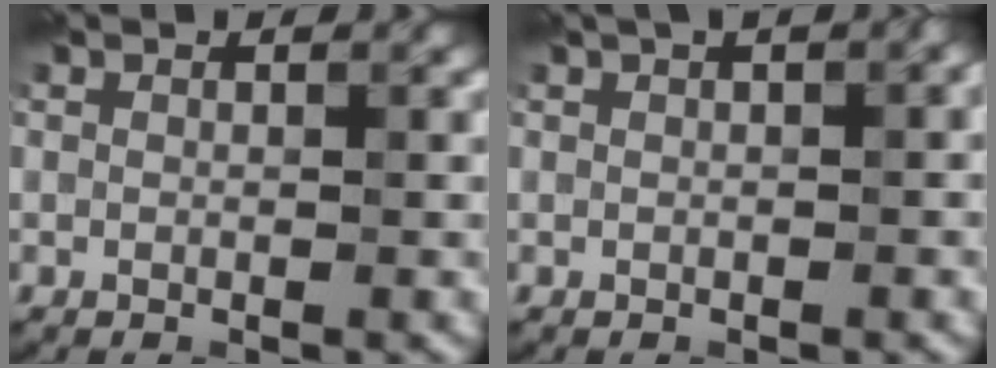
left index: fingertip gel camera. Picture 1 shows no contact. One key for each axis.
{"total": 2.1, "fx": 0.8, "fy": 0.5, "fz": 1.8, "tx": -0.020, "ty": 0.009, "tz": 0.012}